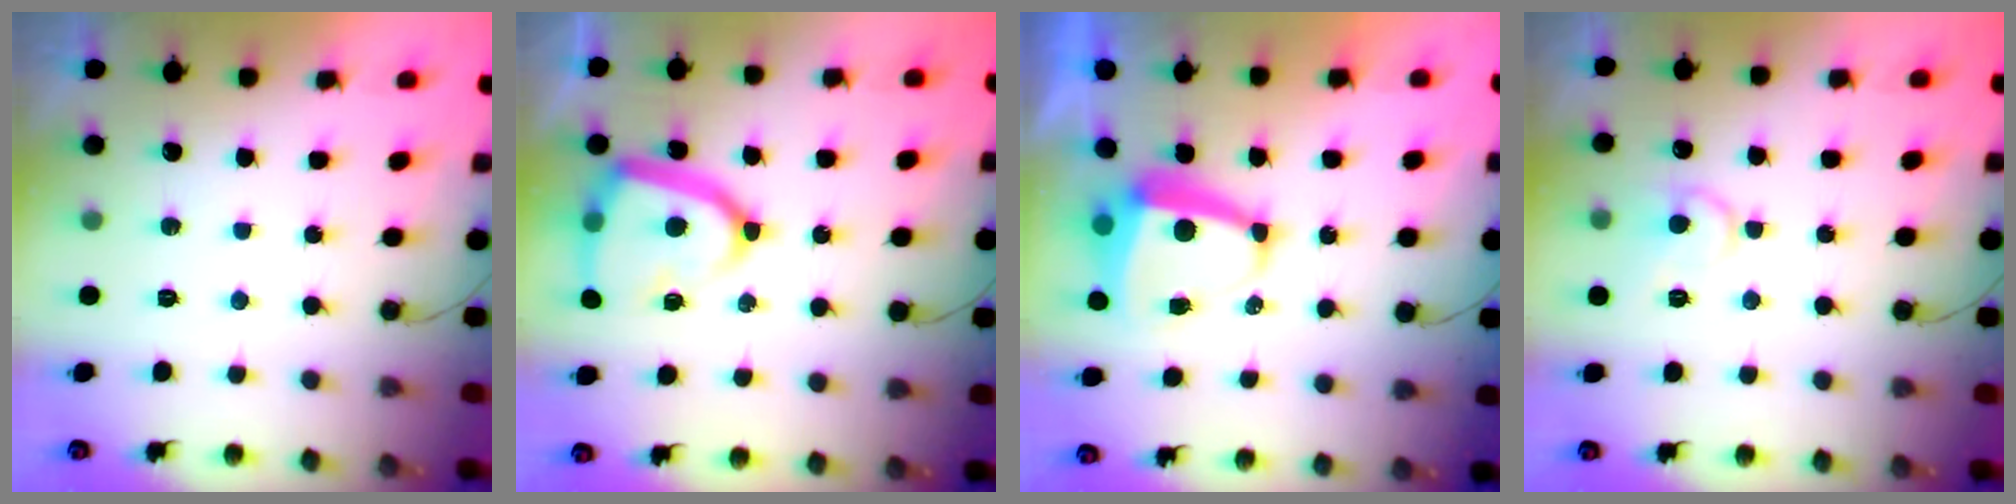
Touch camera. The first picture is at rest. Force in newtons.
{"total": 16.5, "press": 16.5, "slide": 1.5}
{"total": 6.8, "press": 6.7, "slide": 1.2}
{"total": 9.5, "press": 9.5, "slide": 0.9}